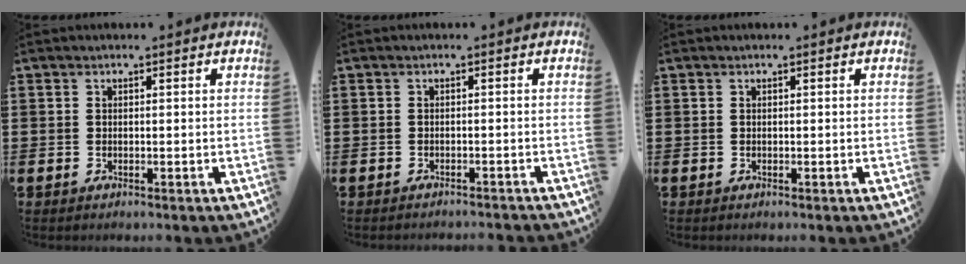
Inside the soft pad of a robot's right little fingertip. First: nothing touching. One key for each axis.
{"total": 0.8, "fx": -0.8, "fy": -0.1, "fz": 0.0, "tx": -0.001, "ty": 0.000, "tz": -0.016}
{"total": 0.0}